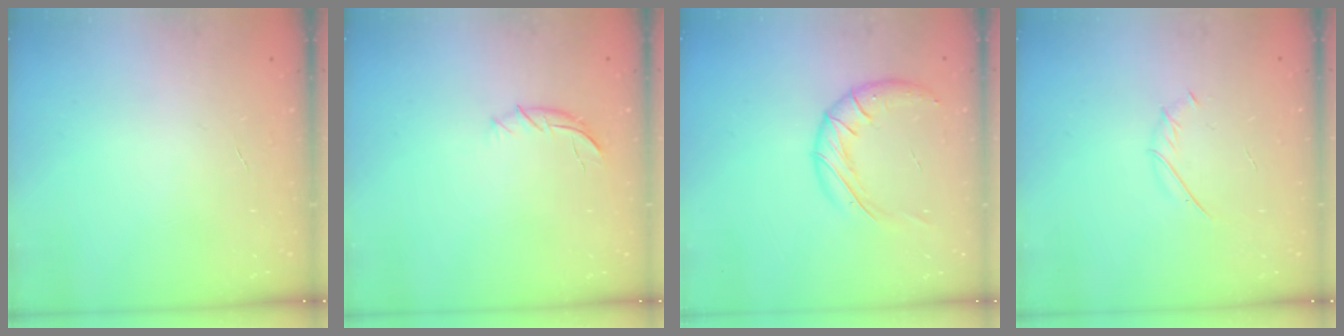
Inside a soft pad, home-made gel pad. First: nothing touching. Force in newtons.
{"total": 7.2, "press": 7.1, "slide": 1.1}
{"total": 10.5, "press": 10.5, "slide": 0.8}
{"total": 1.9, "press": 1.8, "slide": 0.6}